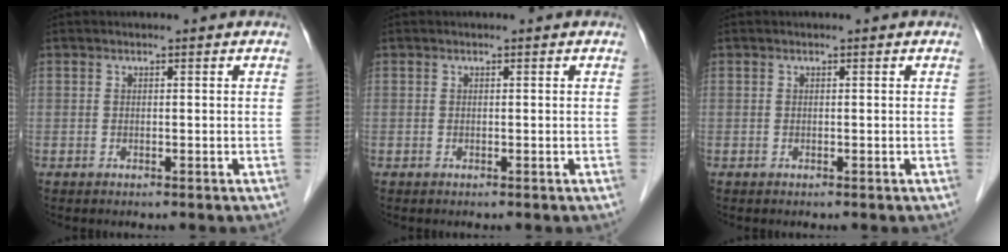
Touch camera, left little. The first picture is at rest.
{"total": 0.0}
{"total": 0.0}